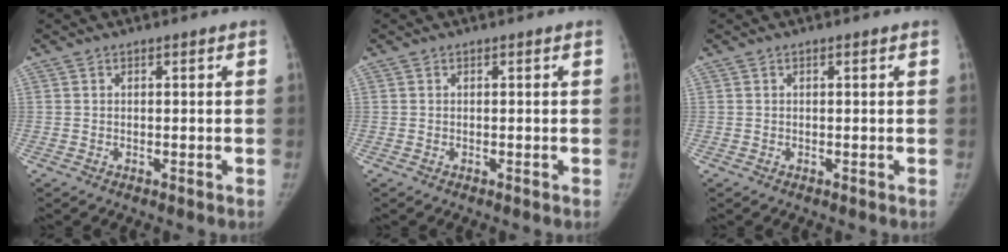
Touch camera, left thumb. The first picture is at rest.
{"total": 0.0}
{"total": 0.0}